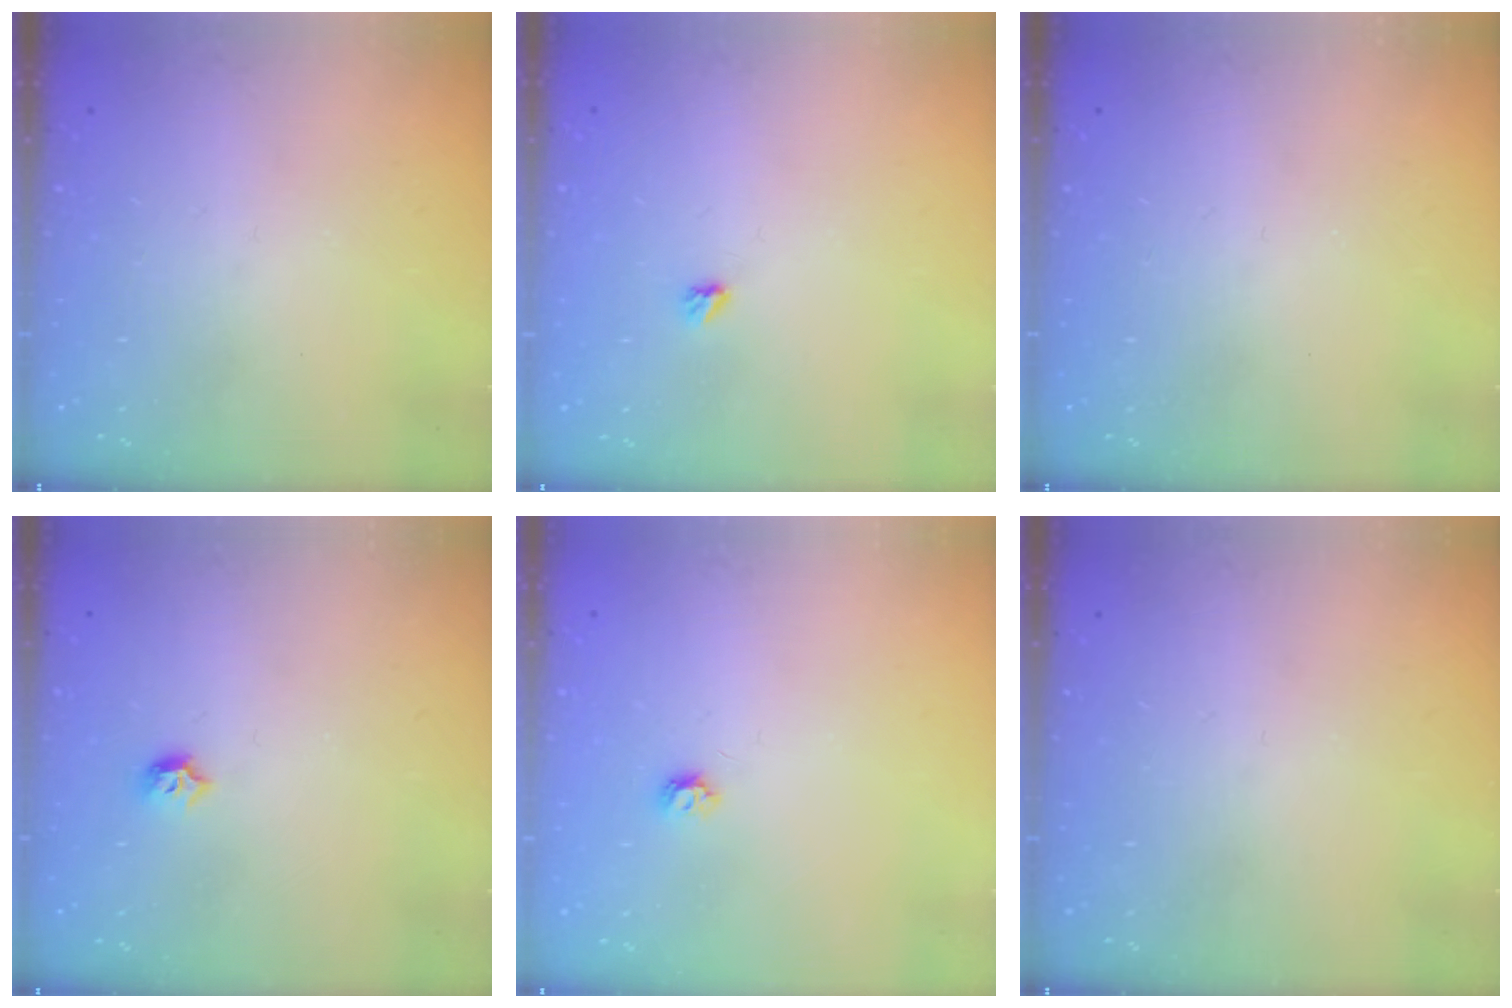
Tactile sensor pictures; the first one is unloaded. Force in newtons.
{"total": 2.9, "press": 2.9, "slide": 0.5}
{"total": 0.0}
{"total": 4.9, "press": 4.8, "slide": 0.9}
{"total": 4.0, "press": 4.0, "slide": 0.6}
{"total": 0.0}